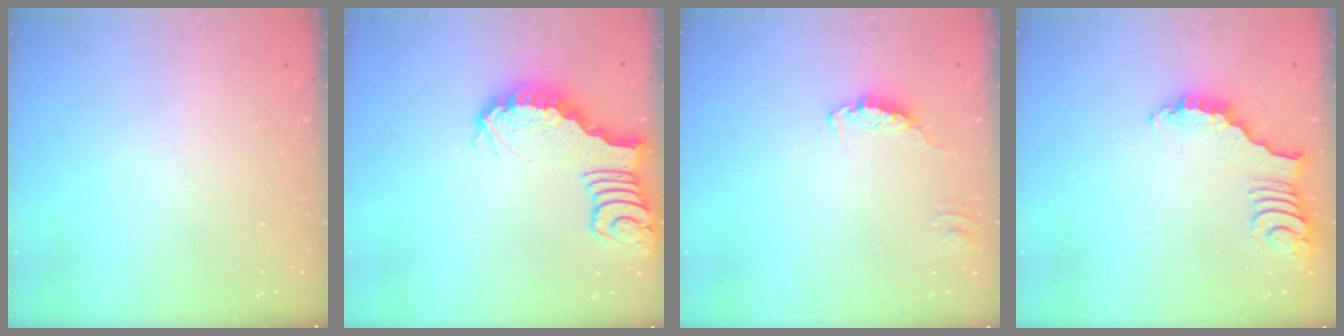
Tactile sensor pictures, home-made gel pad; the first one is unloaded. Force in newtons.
{"total": 2.7, "press": 2.6, "slide": 0.4}
{"total": 0.0}
{"total": 2.8, "press": 2.8, "slide": 0.4}